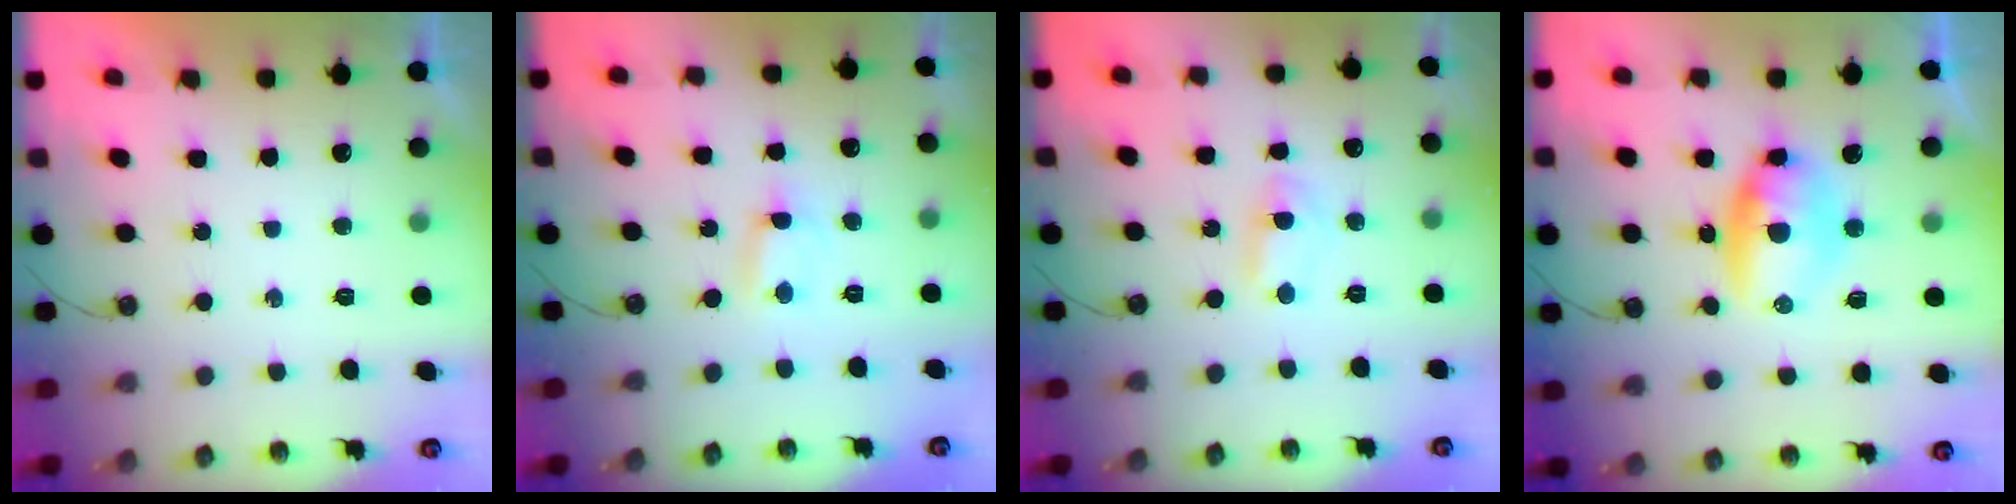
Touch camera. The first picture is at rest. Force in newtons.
{"total": 0.6, "press": 0.4, "slide": 0.4}
{"total": 1.0, "press": 0.8, "slide": 0.6}
{"total": 8.5, "press": 8.4, "slide": 0.7}